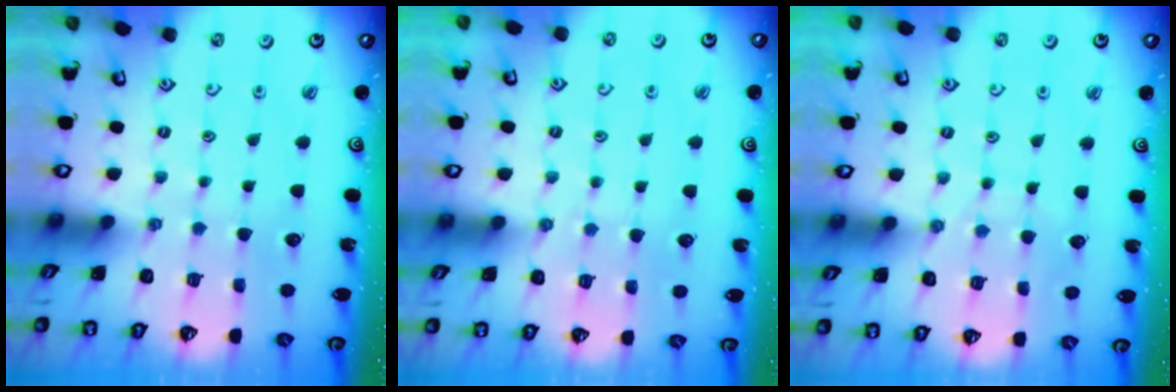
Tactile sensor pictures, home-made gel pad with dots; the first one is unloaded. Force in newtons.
{"total": 2.5, "press": 2.4, "slide": 0.4}
{"total": 4.5, "press": 4.5, "slide": 0.5}